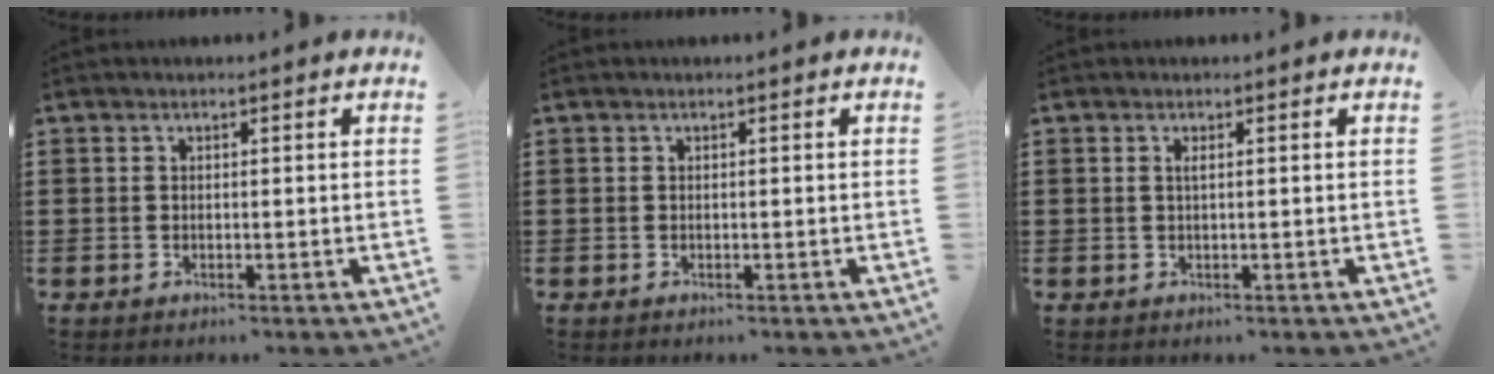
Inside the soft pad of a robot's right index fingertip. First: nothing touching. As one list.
[{"total": 0.0}, {"total": 0.8, "force": [0.2, 0.0, 0.7], "torque": [-0.015, -0.001, 0.004]}]